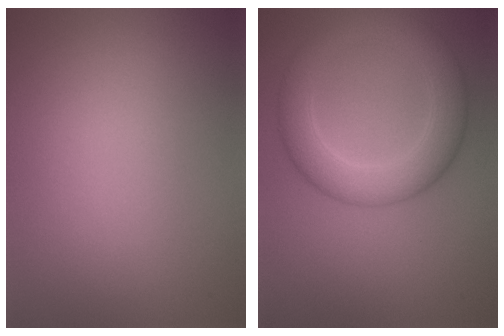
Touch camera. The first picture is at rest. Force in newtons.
{"total": 6.2, "press": 6.2, "slide": 0.2}